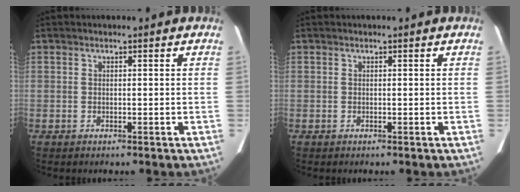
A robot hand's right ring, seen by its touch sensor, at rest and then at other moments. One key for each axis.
{"total": 0.0}